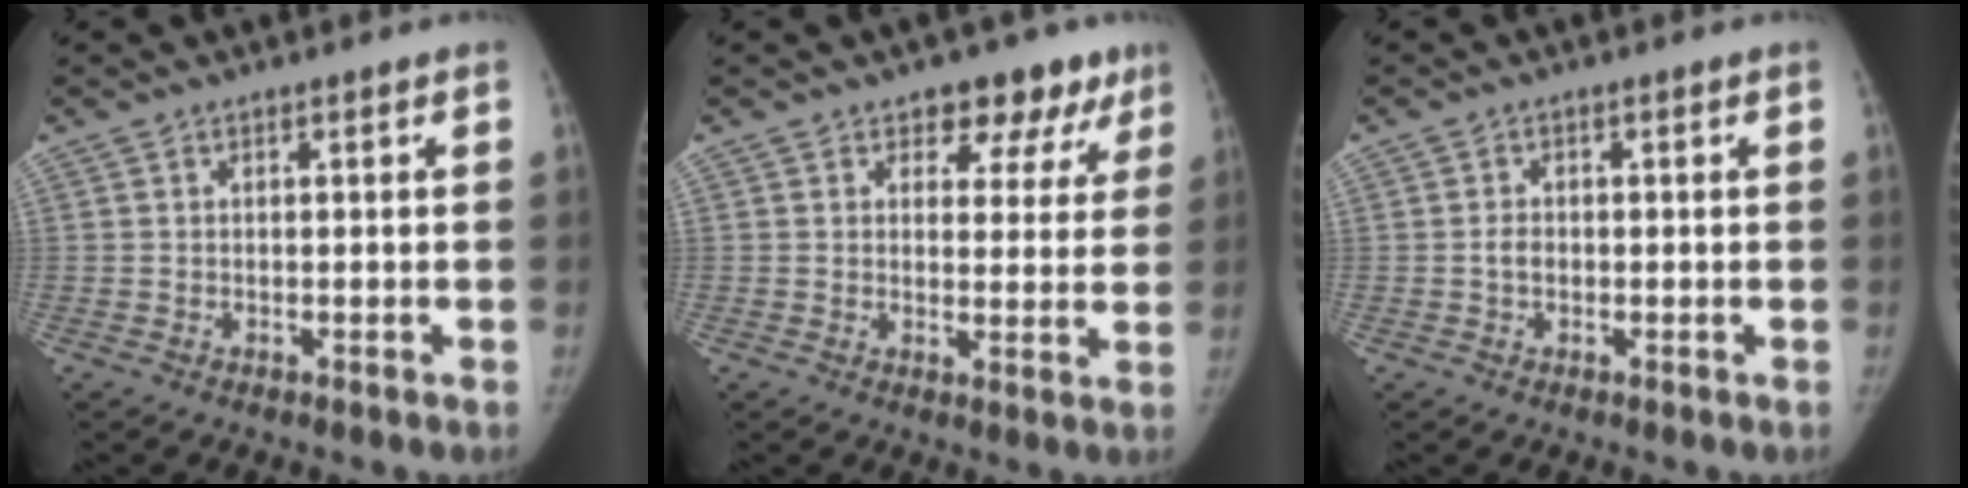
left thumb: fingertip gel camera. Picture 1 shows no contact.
{"total": 8.8, "force": [5.6, 5.7, 3.9], "torque": [0.005, -0.020, 0.062]}
{"total": 1.7, "force": [-0.4, 1.3, 1.0], "torque": [-0.012, 0.005, -0.008]}